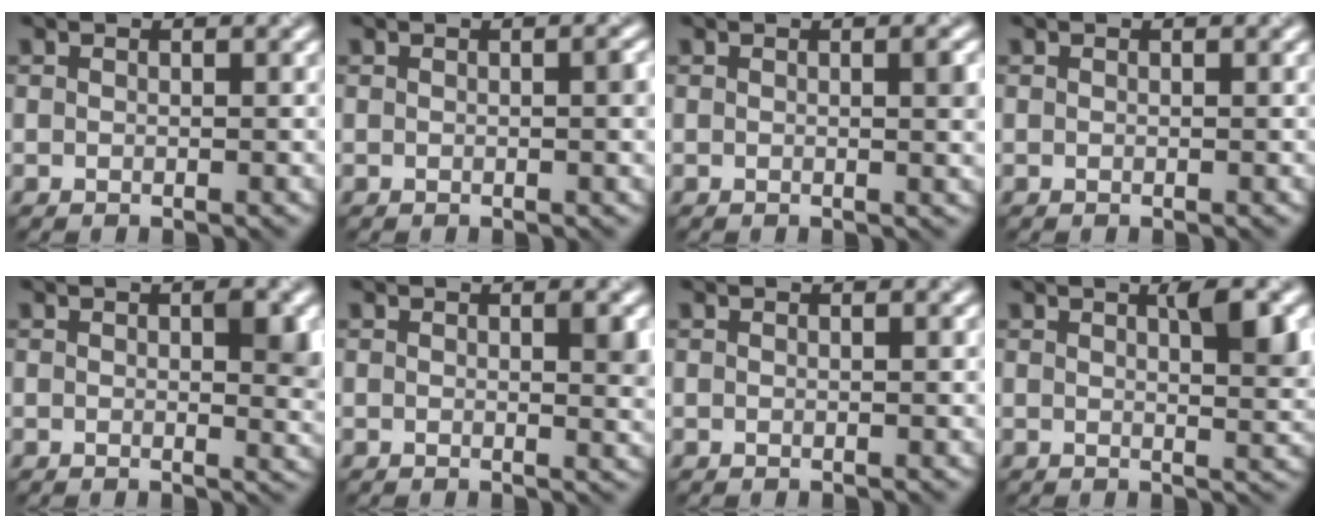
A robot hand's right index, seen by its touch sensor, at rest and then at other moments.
{"total": 1.5, "force": [0.0, 0.5, 1.4], "torque": [-0.016, 0.001, 0.002]}
{"total": 1.7, "force": [0.2, 0.5, 1.7], "torque": [-0.020, 0.000, 0.004]}
{"total": 0.0}
{"total": 3.4, "force": [0.5, 1.5, 3.0], "torque": [-0.037, -0.004, 0.010]}
{"total": 2.1, "force": [0.4, 0.7, 1.9], "torque": [-0.025, -0.003, 0.009]}
{"total": 0.0}
{"total": 3.3, "force": [1.2, 0.7, 3.0], "torque": [-0.044, 0.000, 0.021]}